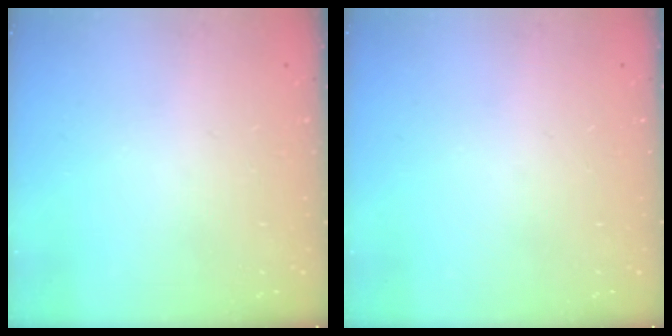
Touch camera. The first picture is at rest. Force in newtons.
{"total": 0.0}